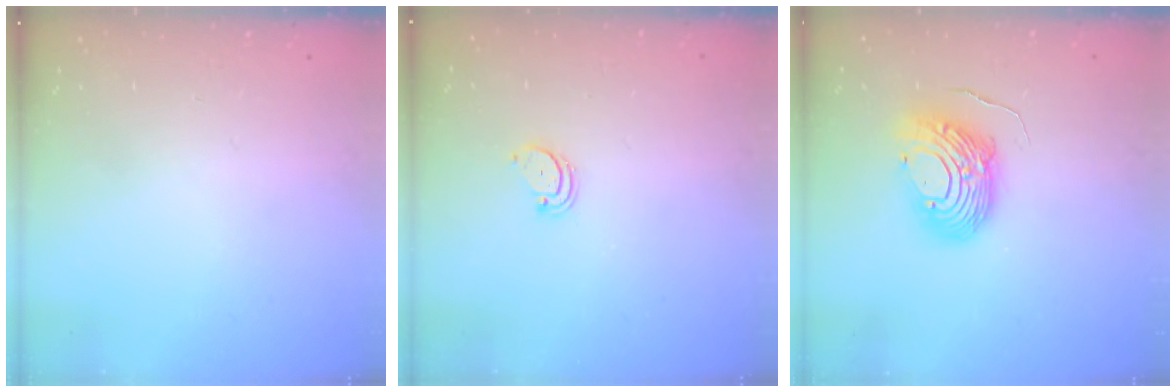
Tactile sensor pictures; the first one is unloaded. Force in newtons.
{"total": 1.9, "press": 1.9, "slide": 0.2}
{"total": 12.2, "press": 12.1, "slide": 0.9}